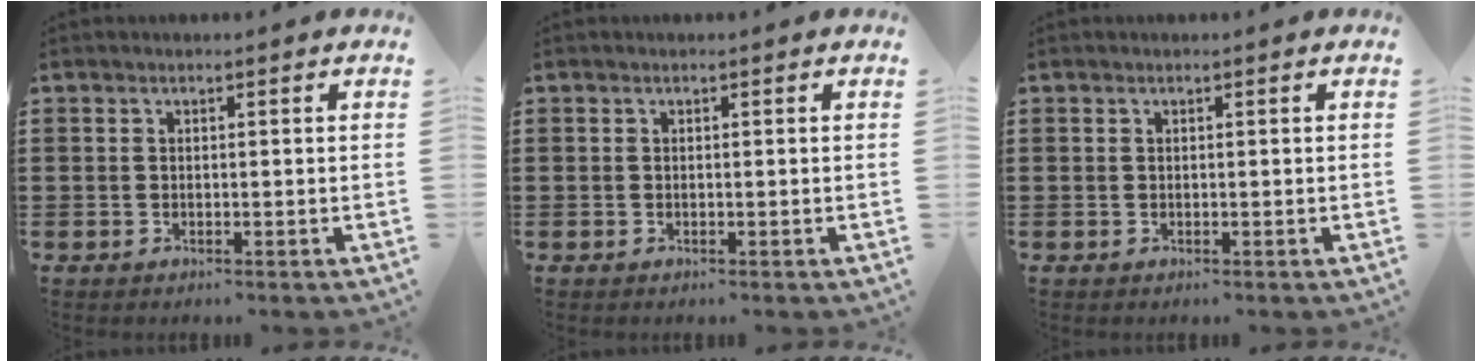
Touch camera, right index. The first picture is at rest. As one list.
[{"total": 0.0}, {"total": 0.0}]